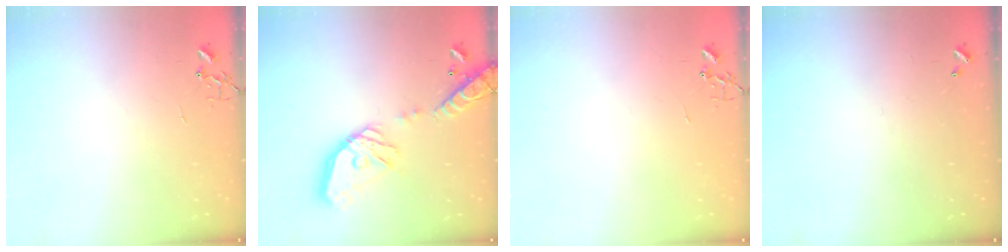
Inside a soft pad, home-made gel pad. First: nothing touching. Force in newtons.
{"total": 18.9, "press": 18.8, "slide": 2.4}
{"total": 0.0}
{"total": 0.0}